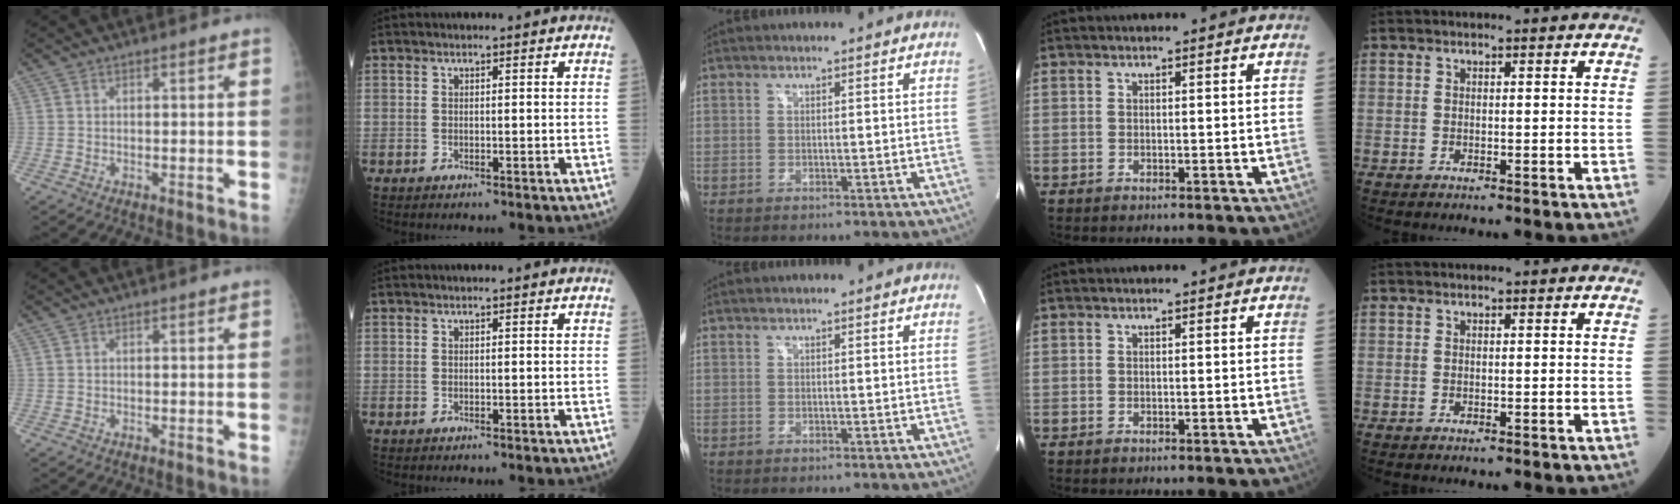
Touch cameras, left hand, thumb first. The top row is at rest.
{}